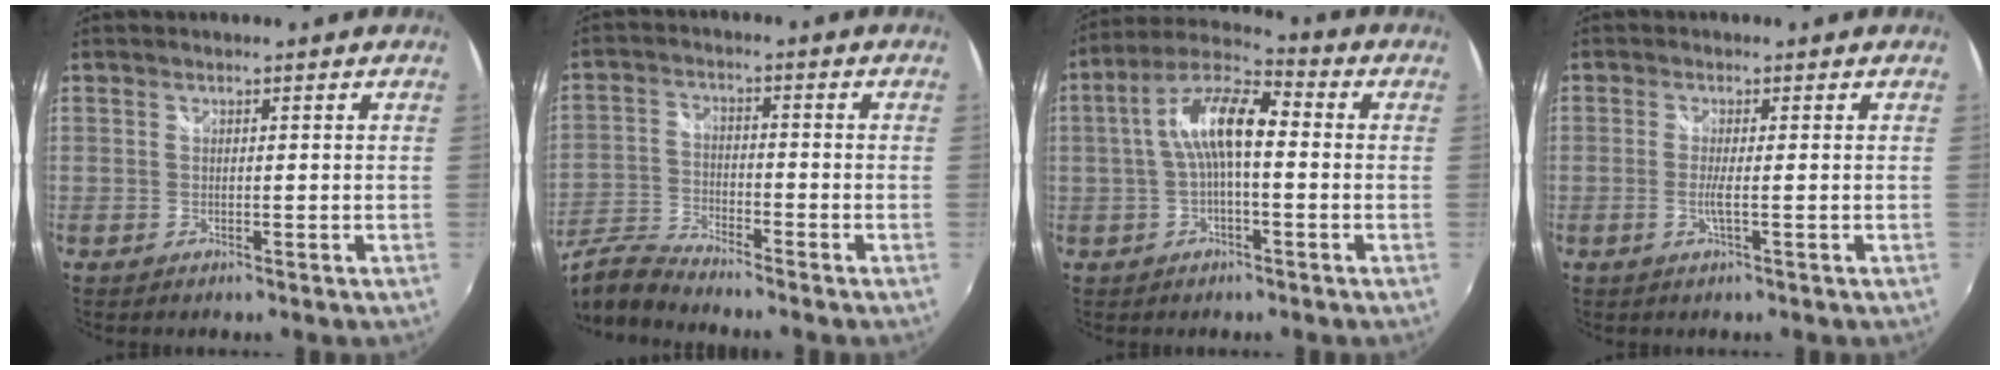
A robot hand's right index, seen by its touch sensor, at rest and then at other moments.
{"total": 8.7, "force": [-8.3, 0.8, 2.7], "torque": [-0.072, -0.001, -0.176]}
{"total": 10.3, "force": [-0.1, 3.6, 9.7], "torque": [-0.193, 0.026, -0.006]}
{"total": 1.9, "force": [-0.6, -0.5, 1.7], "torque": [-0.035, -0.003, -0.013]}